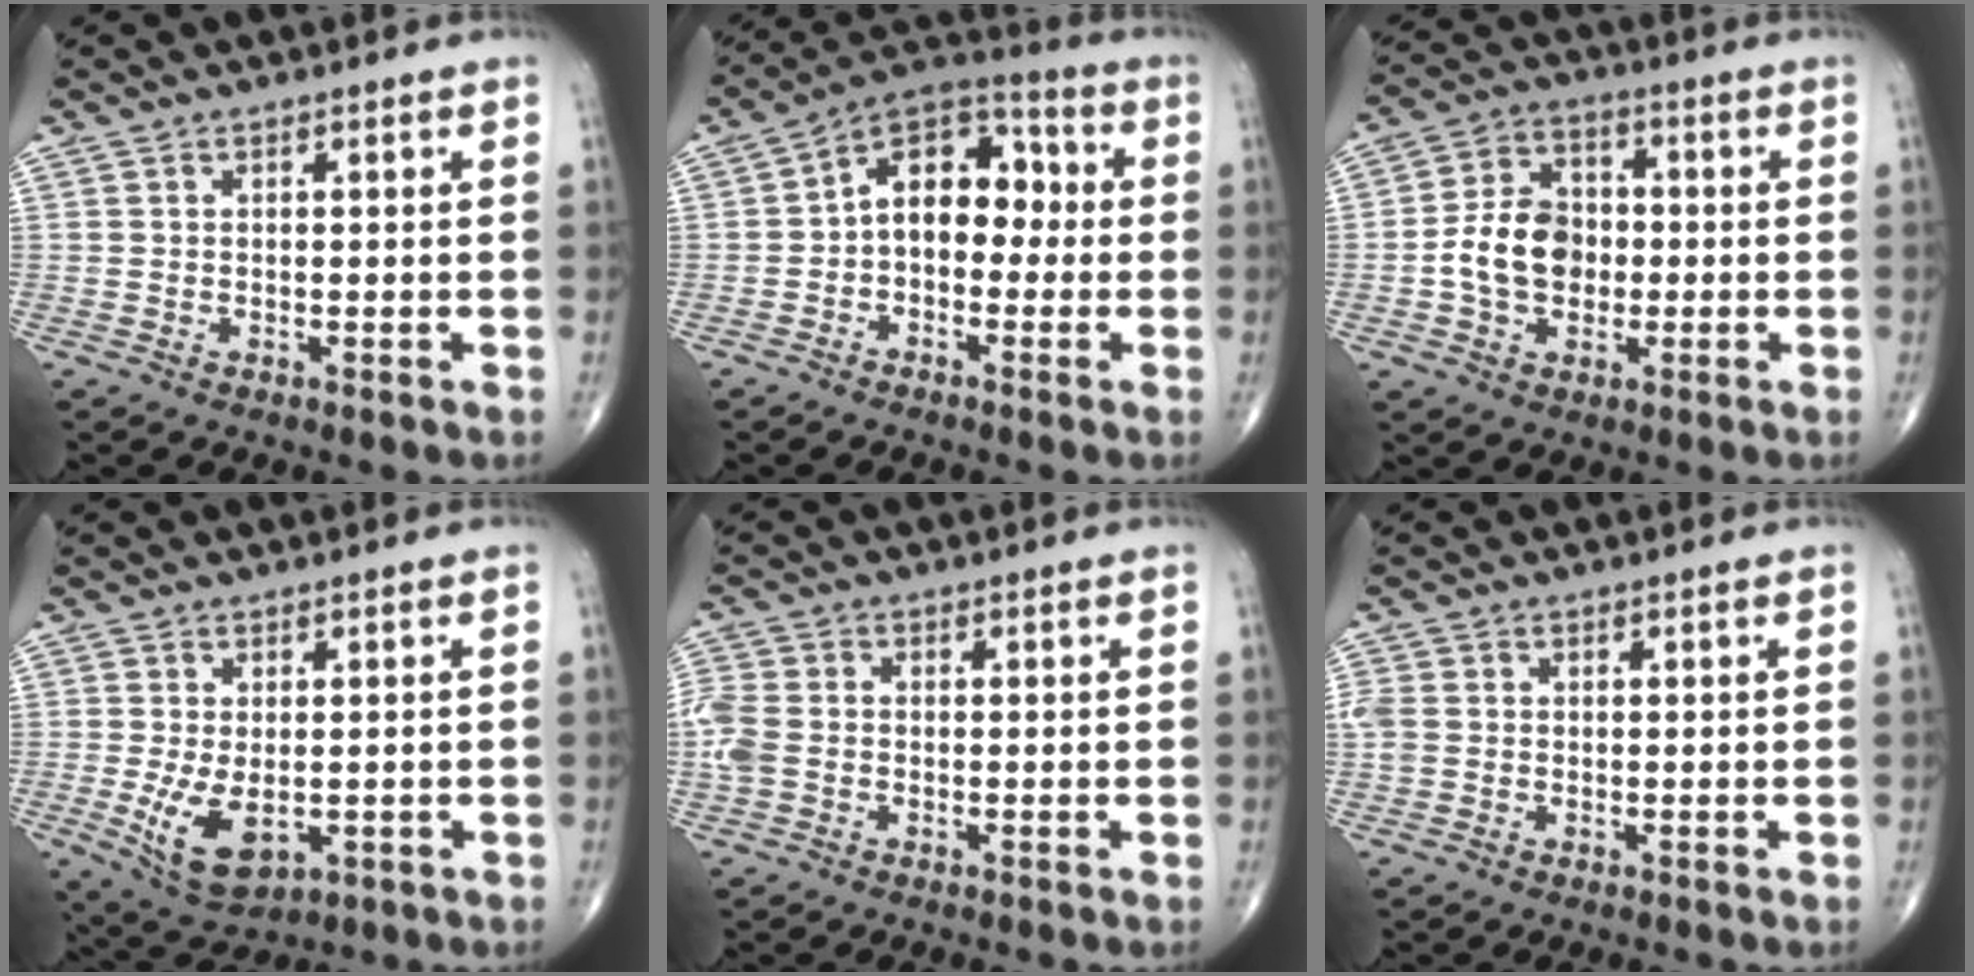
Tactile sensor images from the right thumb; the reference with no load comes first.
{"total": 11.3, "force": [-0.4, 7.6, 8.4], "torque": [-0.096, 0.042, -0.026]}
{"total": 10.6, "force": [-1.3, 7.9, 7.0], "torque": [-0.102, 0.025, -0.029]}
{"total": 8.1, "force": [-1.5, 4.6, 6.6], "torque": [-0.117, -0.016, -0.013]}
{"total": 5.2, "force": [-0.9, 3.7, 3.5], "torque": [-0.102, 0.007, -0.024]}
{"total": 2.7, "force": [-0.1, 2.2, 1.6], "torque": [-0.049, 0.005, -0.003]}